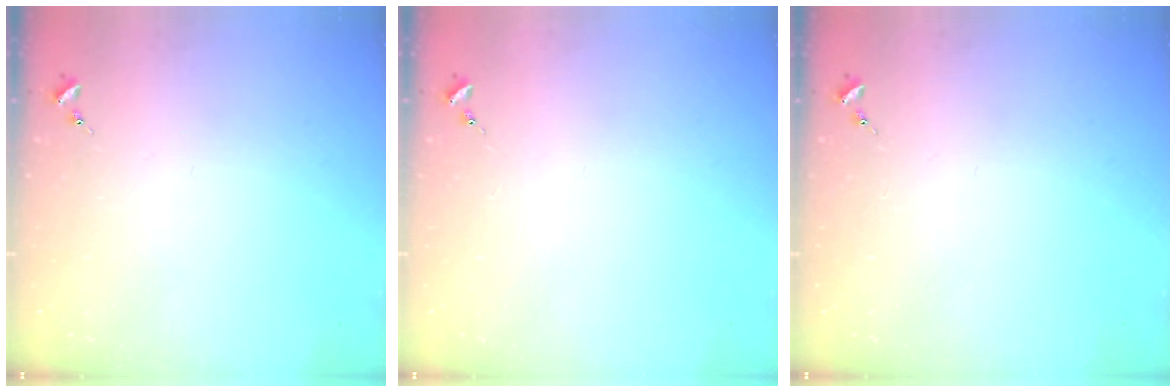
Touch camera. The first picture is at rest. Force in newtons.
{"total": 0.0}
{"total": 0.0}